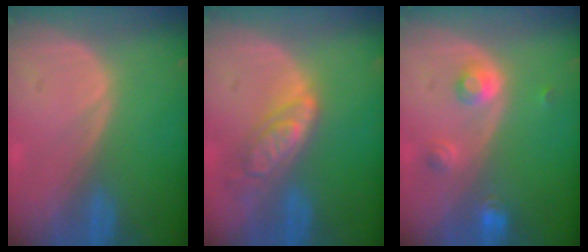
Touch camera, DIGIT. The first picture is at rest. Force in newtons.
{"total": 6.3, "press": 5.6, "slide": 3.0}
{"total": 3.6, "press": 3.3, "slide": 1.5}